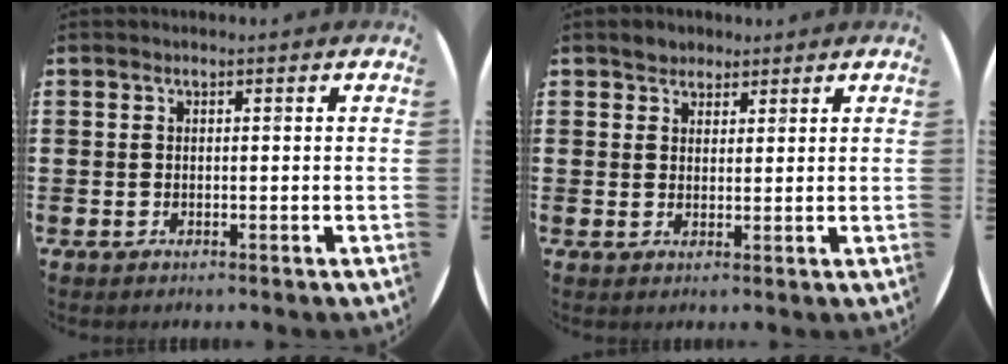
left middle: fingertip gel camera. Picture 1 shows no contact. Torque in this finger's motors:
{"motor_torque": [0.12, -0.05, 0.04, 0.01]}